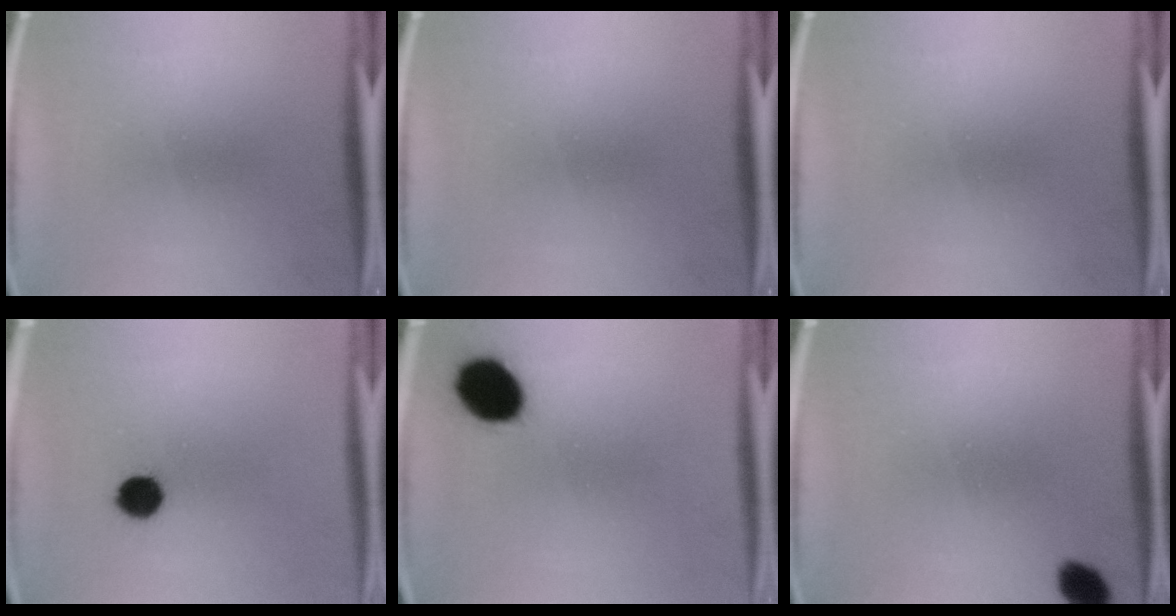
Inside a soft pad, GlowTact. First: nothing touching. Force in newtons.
{"total": 0.0}
{"total": 0.0}
{"total": 5.4}
{"total": 11.7}
{"total": 4.3}